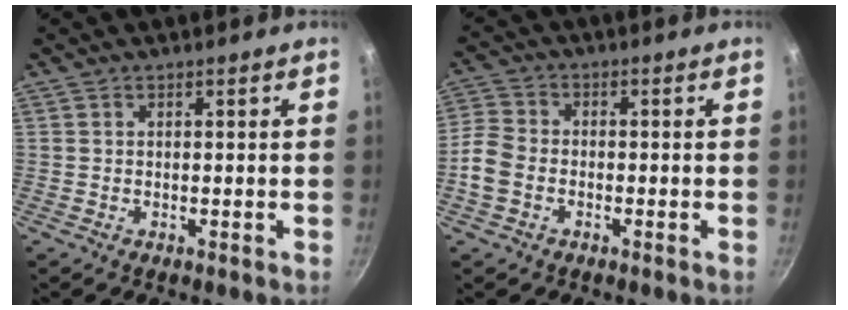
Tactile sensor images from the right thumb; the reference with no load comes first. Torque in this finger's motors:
{"motor_torque": [-0.10, 0.30, -0.29, 0.19, 0.02]}